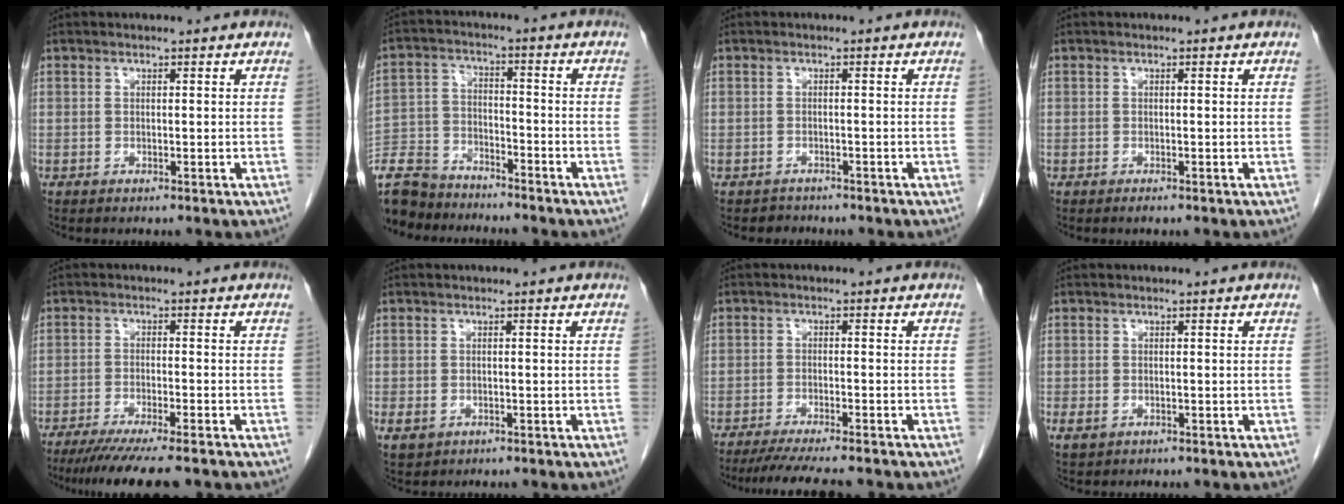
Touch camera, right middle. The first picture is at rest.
{"total": 12.8, "force": [-11.8, 4.1, 2.9], "torque": [-0.067, 0.005, -0.214]}
{"total": 1.5, "force": [-1.3, 0.6, -0.4], "torque": [-0.002, -0.001, -0.022]}
{"total": 0.6, "force": [-0.5, 0.1, 0.3], "torque": [-0.008, -0.002, -0.006]}
{"total": 10.6, "force": [-8.6, 0.6, 6.1], "torque": [-0.083, -0.024, -0.131]}
{"total": 2.8, "force": [-1.1, 2.2, 1.4], "torque": [-0.026, -0.003, -0.006]}
{"total": 9.3, "force": [-8.0, 0.5, 4.6], "torque": [-0.065, -0.020, -0.123]}
{"total": 1.8, "force": [-0.5, 1.3, 1.1], "torque": [-0.024, -0.002, 0.000]}